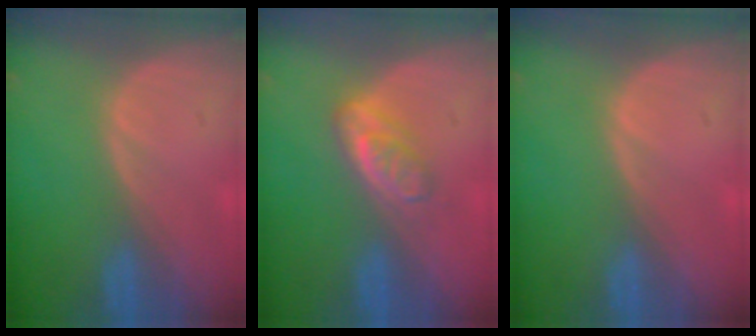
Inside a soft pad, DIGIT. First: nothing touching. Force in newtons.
{"total": 5.0, "press": 4.4, "slide": 2.4}
{"total": 0.0}